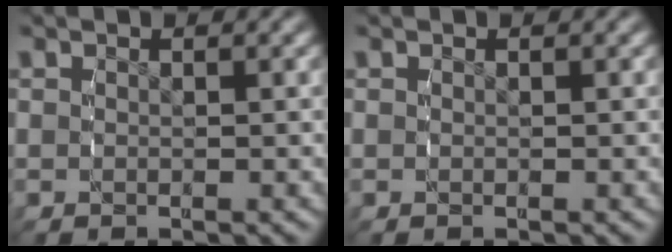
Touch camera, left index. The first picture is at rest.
{"total": 0.0}